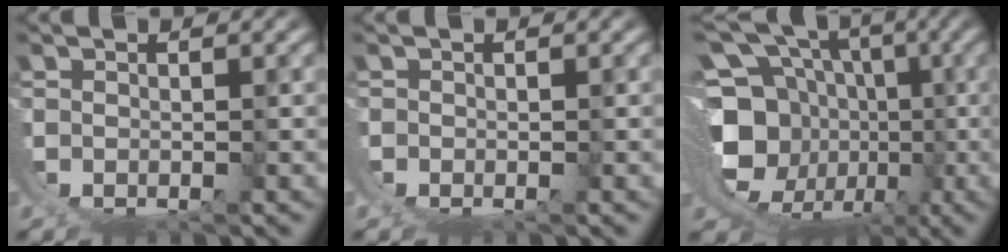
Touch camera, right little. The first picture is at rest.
{"total": 1.1, "force": [-0.2, 1.1, 0.1], "torque": [-0.008, -0.003, -0.005]}
{"total": 18.7, "force": [2.1, 15.8, 9.8], "torque": [-0.211, -0.042, 0.033]}